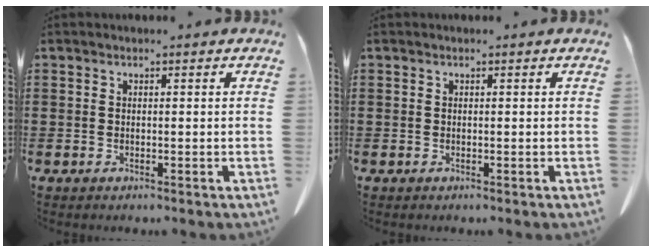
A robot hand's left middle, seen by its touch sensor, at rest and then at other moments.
{"total": 0.0}